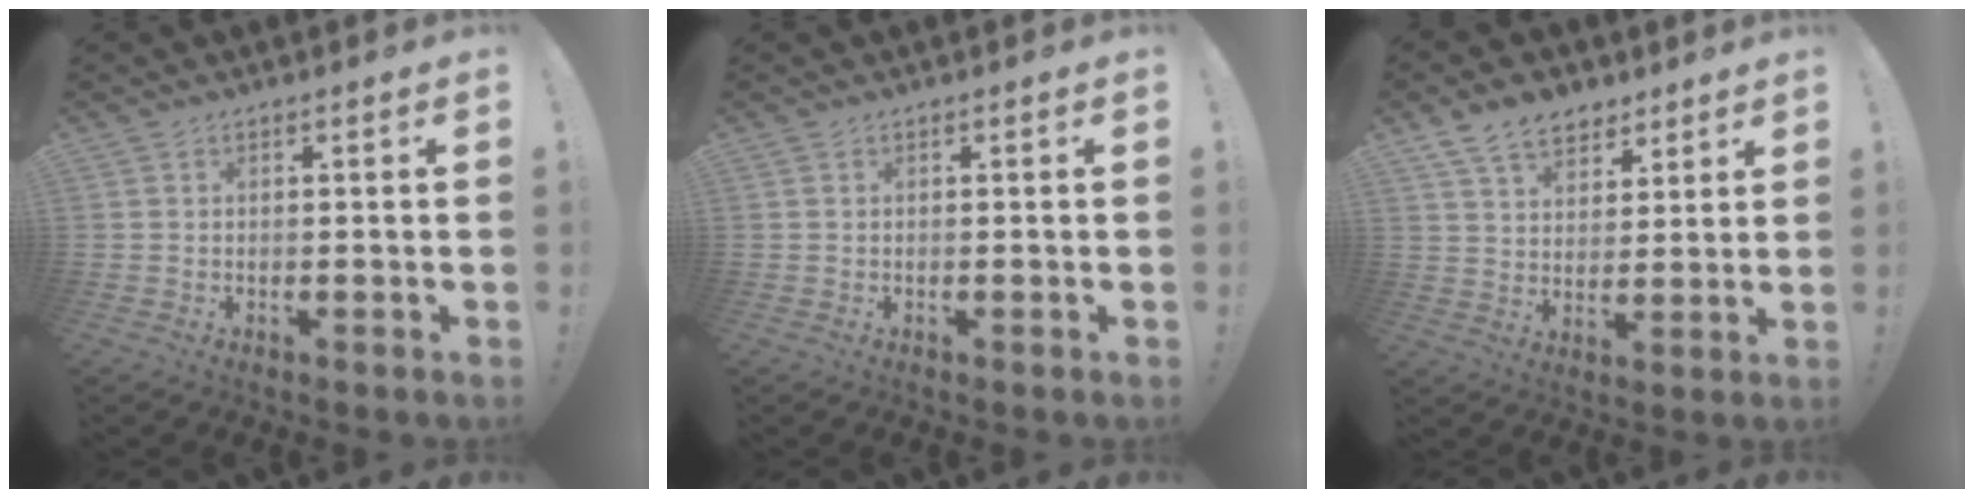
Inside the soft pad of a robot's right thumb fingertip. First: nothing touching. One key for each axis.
{"total": 0.0}
{"total": 10.9, "fx": 7.2, "fy": 6.9, "fz": 4.3, "tx": -0.078, "ty": -0.032, "tz": 0.142}